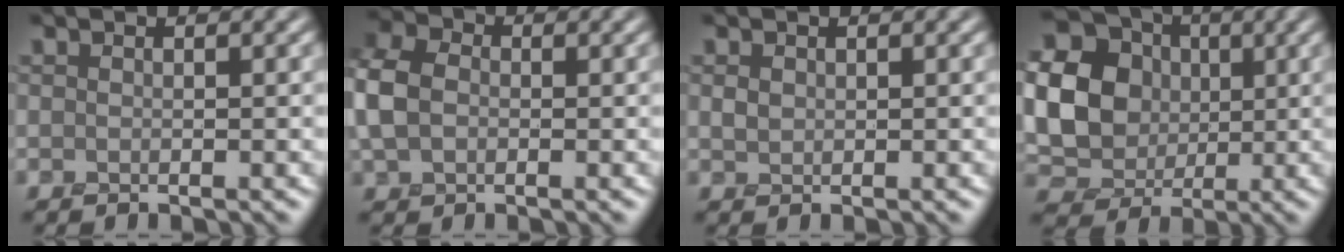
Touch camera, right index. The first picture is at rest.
{"total": 5.3, "force": [-0.4, 4.0, 3.5], "torque": [-0.105, 0.009, -0.011]}
{"total": 0.6, "force": [0.3, 0.4, 0.2], "torque": [-0.006, -0.002, 0.010]}
{"total": 19.3, "force": [2.7, 17.5, 7.7], "torque": [-0.209, 0.015, 0.015]}